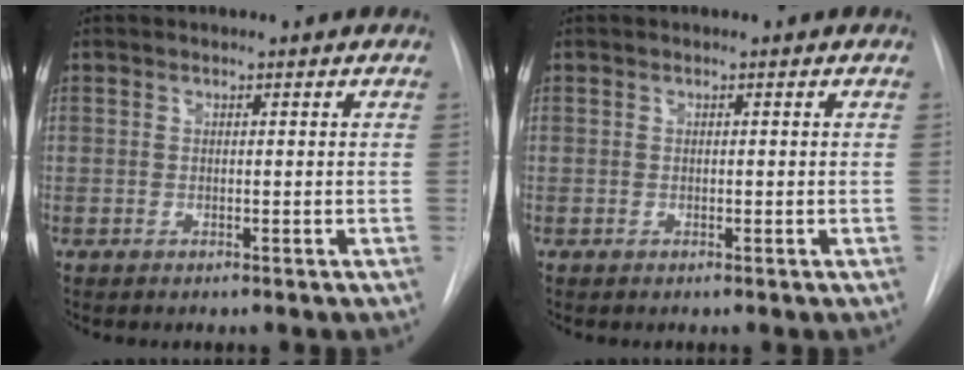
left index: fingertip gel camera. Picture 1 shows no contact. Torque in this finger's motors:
{"motor_torque": [-0.12, -0.09, -0.01, -0.01]}